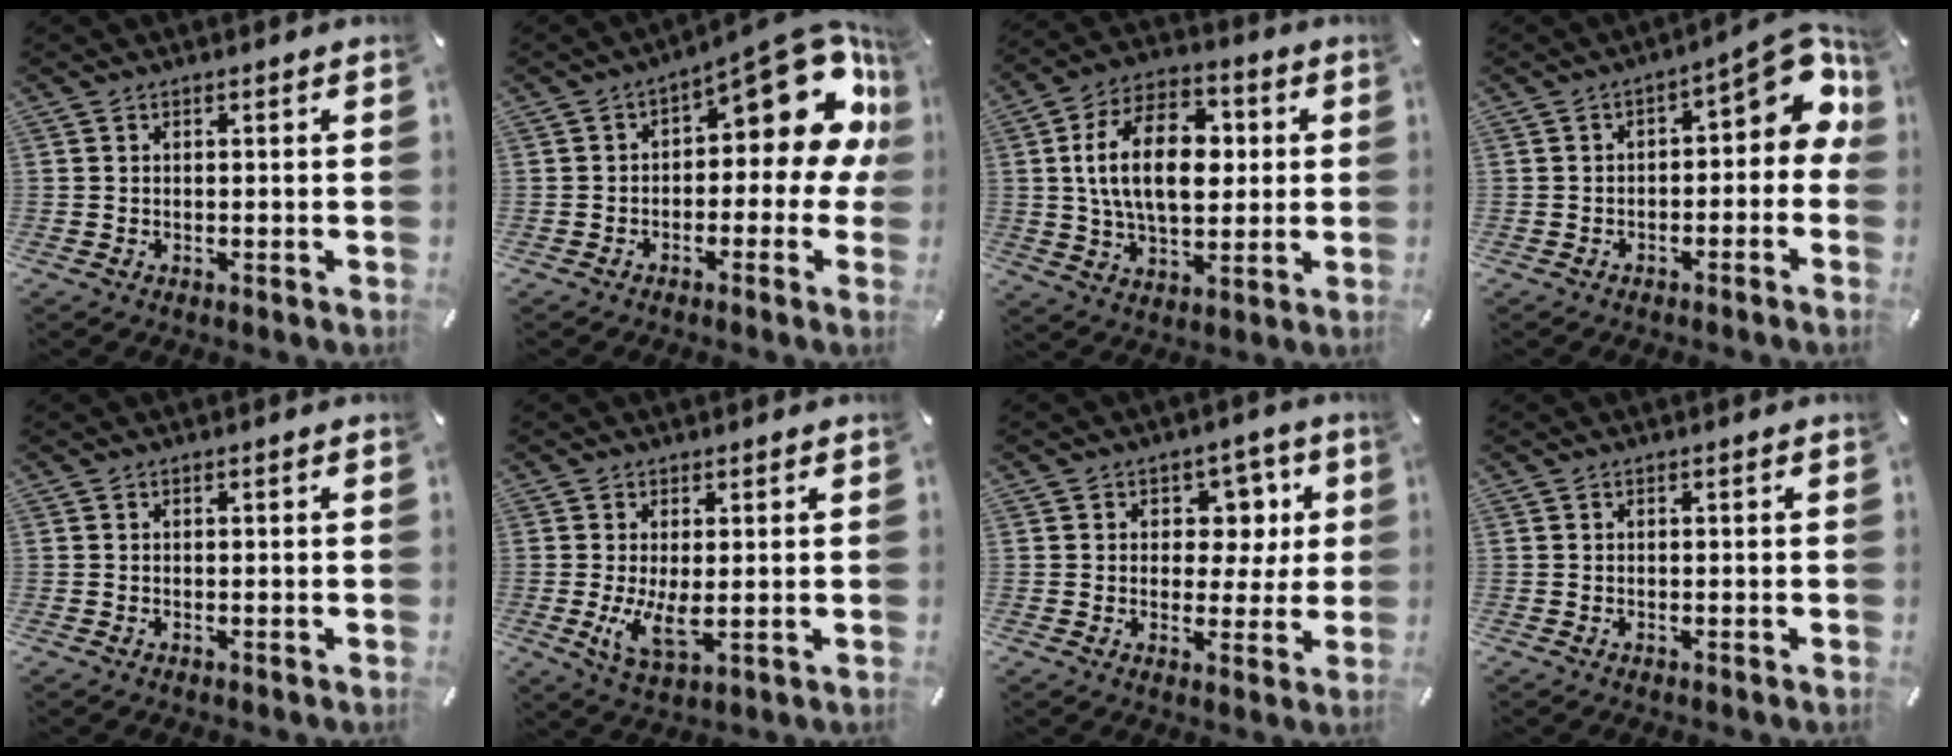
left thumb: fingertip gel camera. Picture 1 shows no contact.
{"total": 14.7, "force": [6.9, 6.6, 11.1], "torque": [-0.137, -0.058, 0.113]}
{"total": 17.6, "force": [1.9, 10.9, 13.7], "torque": [-0.253, 0.009, 0.029]}
{"total": 9.9, "force": [2.5, 4.8, 8.3], "torque": [-0.096, -0.023, 0.040]}
{"total": 0.0}
{"total": 6.9, "force": [0.3, 3.0, 6.2], "torque": [-0.127, -0.020, 0.002]}
{"total": 8.1, "force": [2.1, 6.9, 3.6], "torque": [-0.037, -0.011, 0.033]}
{"total": 0.0}